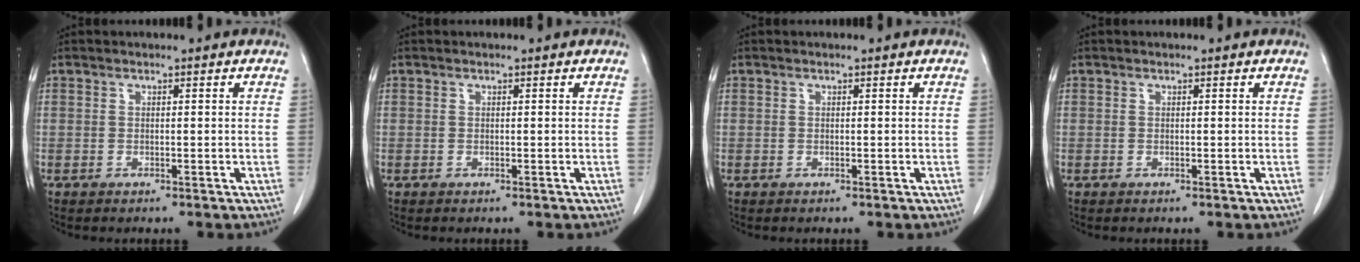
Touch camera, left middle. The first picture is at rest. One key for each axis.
{"total": 0.0}
{"total": 0.0}
{"total": 0.0}